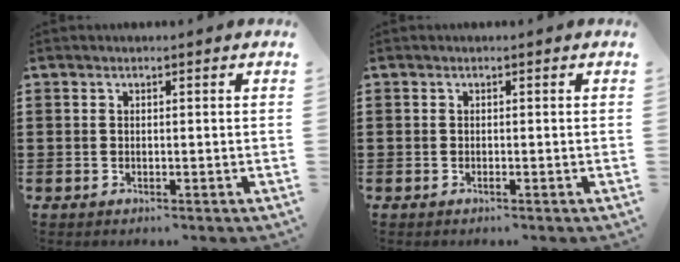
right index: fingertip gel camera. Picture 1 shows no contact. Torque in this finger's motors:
{"motor_torque": [0.05, 0.09, 0.01, 0.01]}